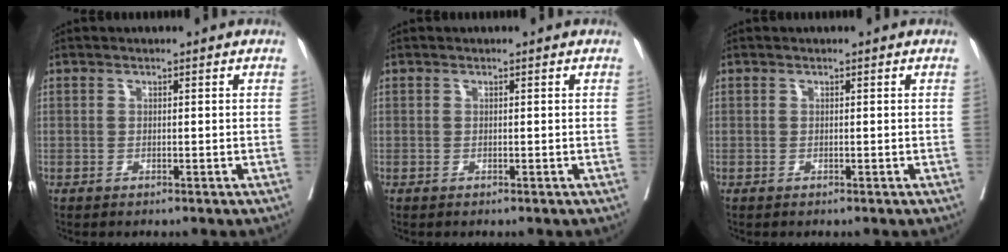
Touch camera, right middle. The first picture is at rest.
{"total": 0.0}
{"total": 0.0}